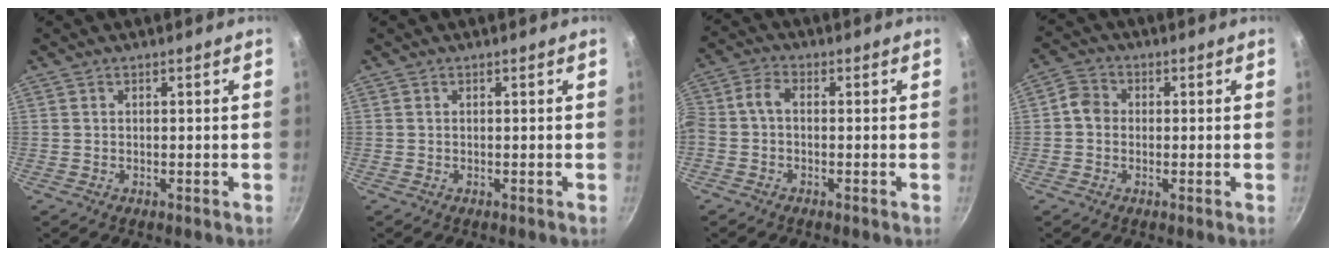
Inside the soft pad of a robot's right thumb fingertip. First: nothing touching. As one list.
[{"total": 0.0}, {"total": 4.3, "force": [-0.9, 2.8, 3.2], "torque": [-0.076, 0.025, -0.032]}, {"total": 4.1, "force": [-0.1, 3.7, 1.9], "torque": [-0.021, 0.011, -0.017]}]